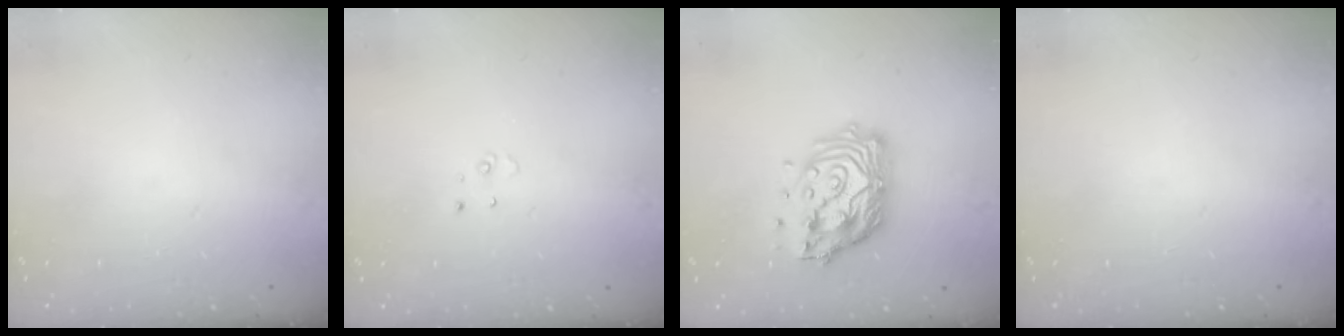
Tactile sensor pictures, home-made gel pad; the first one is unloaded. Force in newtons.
{"total": 2.5, "press": 2.5, "slide": 0.2}
{"total": 14.5, "press": 14.4, "slide": 1.2}
{"total": 0.0}